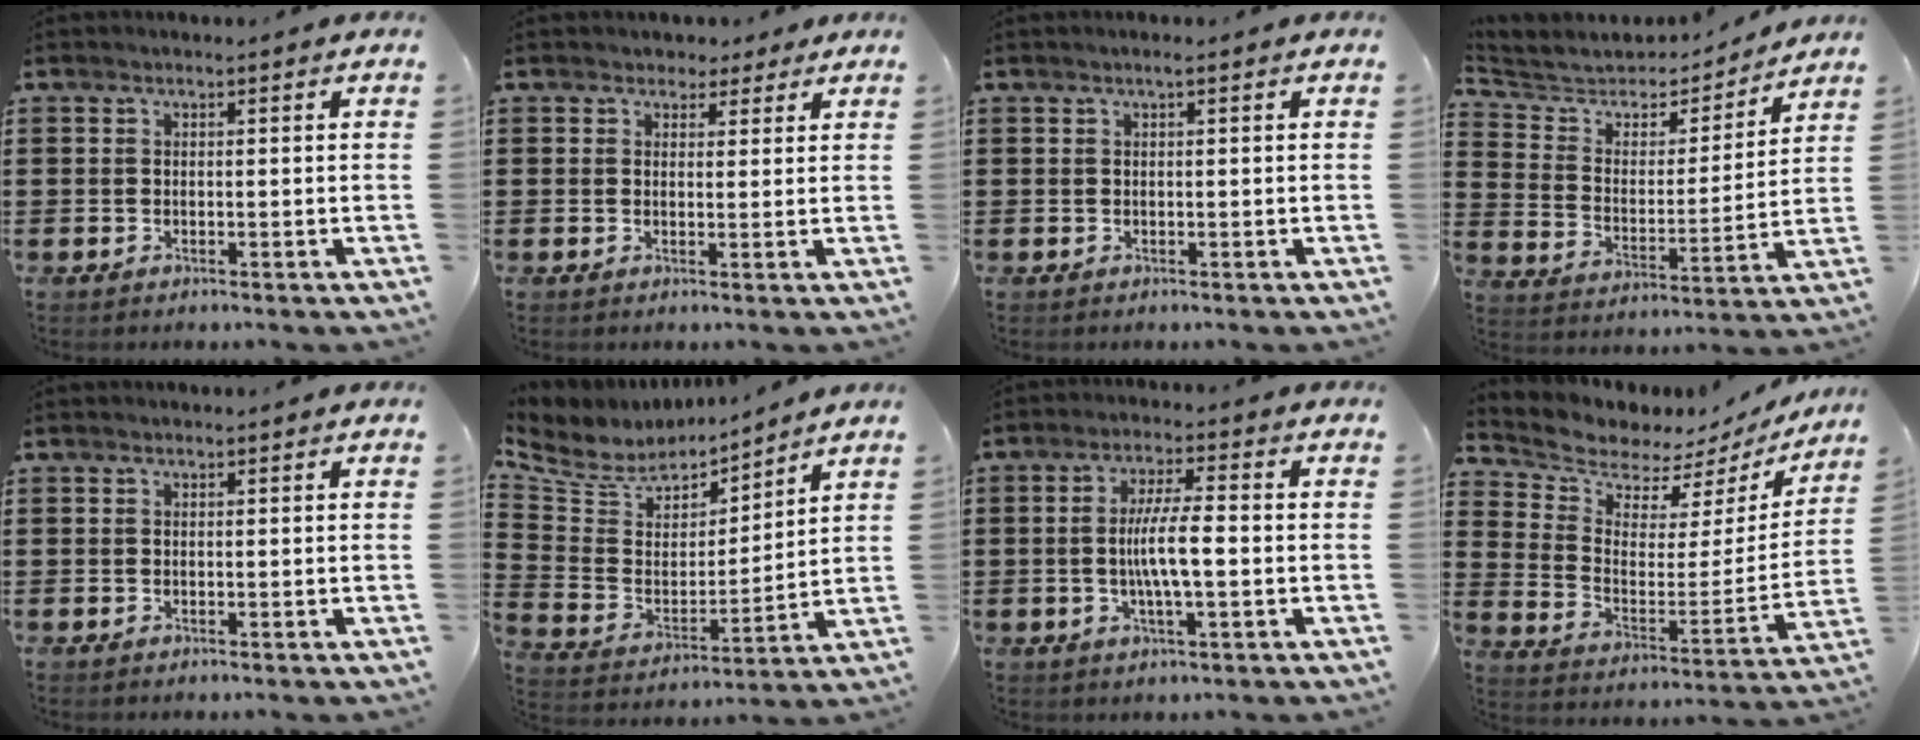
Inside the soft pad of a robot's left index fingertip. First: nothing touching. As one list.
[{"total": 2.2, "force": [1.7, 1.5, 0.2], "torque": [-0.004, 0.005, 0.029]}, {"total": 0.6, "force": [0.1, 0.0, 0.6], "torque": [-0.009, -0.002, 0.001]}, {"total": 4.9, "force": [4.4, 2.0, 0.4], "torque": [-0.044, -0.037, 0.070]}, {"total": 0.0}, {"total": 6.9, "force": [5.9, 3.5, 1.0], "torque": [-0.064, -0.042, 0.104]}, {"total": 6.8, "force": [-0.8, 1.2, 6.7], "torque": [-0.130, -0.002, -0.021]}, {"total": 5.5, "force": [5.2, 1.8, 0.1], "torque": [-0.044, -0.047, 0.085]}]